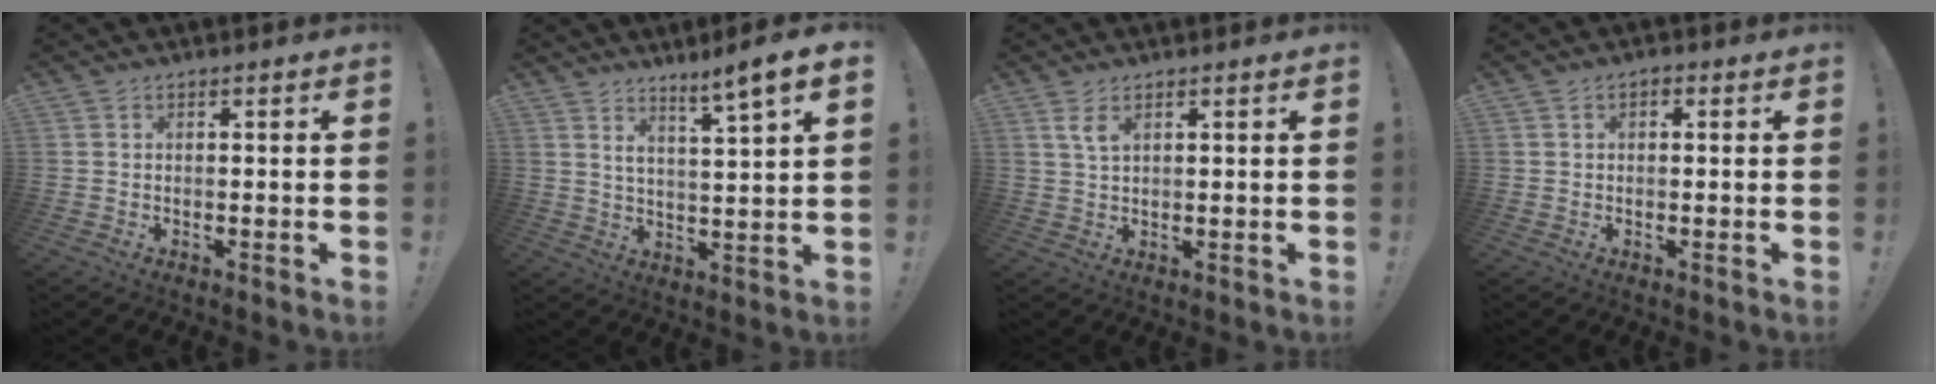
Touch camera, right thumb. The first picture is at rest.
{"total": 6.8, "force": [4.6, -0.9, 4.9], "torque": [-0.070, -0.038, 0.069]}
{"total": 3.3, "force": [1.8, 1.1, 2.5], "torque": [-0.052, -0.003, 0.033]}
{"total": 1.2, "force": [0.1, 1.0, 0.7], "torque": [-0.009, 0.003, 0.001]}